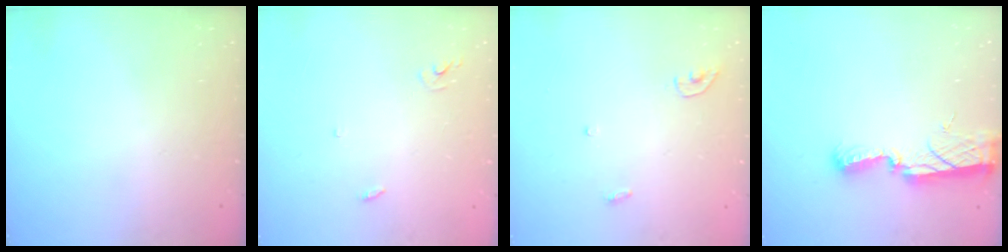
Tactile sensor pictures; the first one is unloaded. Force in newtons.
{"total": 2.9, "press": 2.9, "slide": 0.2}
{"total": 3.5, "press": 3.5, "slide": 0.3}
{"total": 9.0, "press": 8.9, "slide": 0.8}